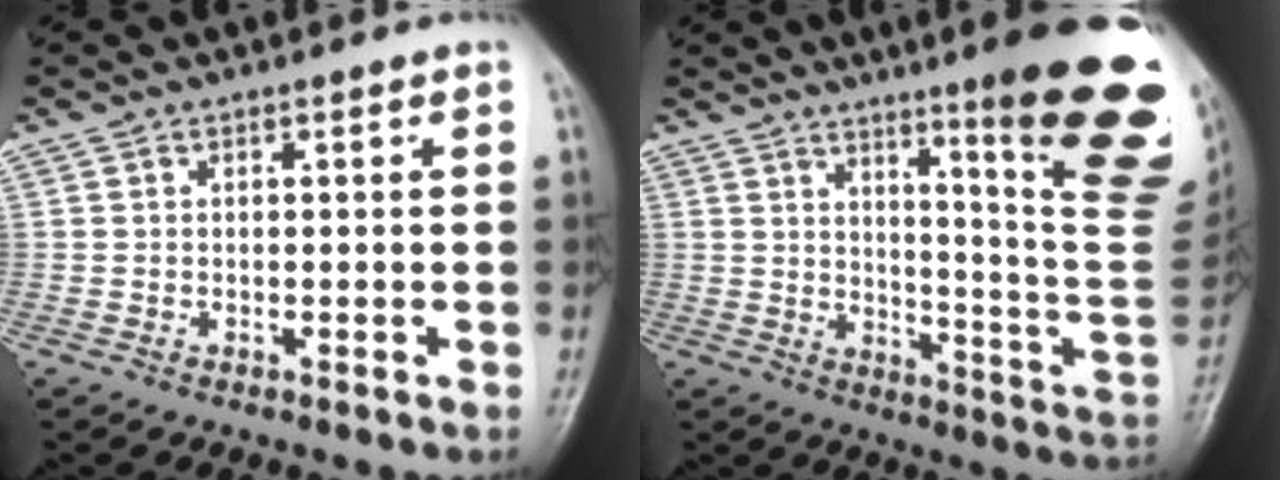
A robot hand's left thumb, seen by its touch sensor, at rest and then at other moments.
{"total": 24.9, "force": [12.6, 3.8, 21.2], "torque": [-0.213, -0.065, 0.177]}